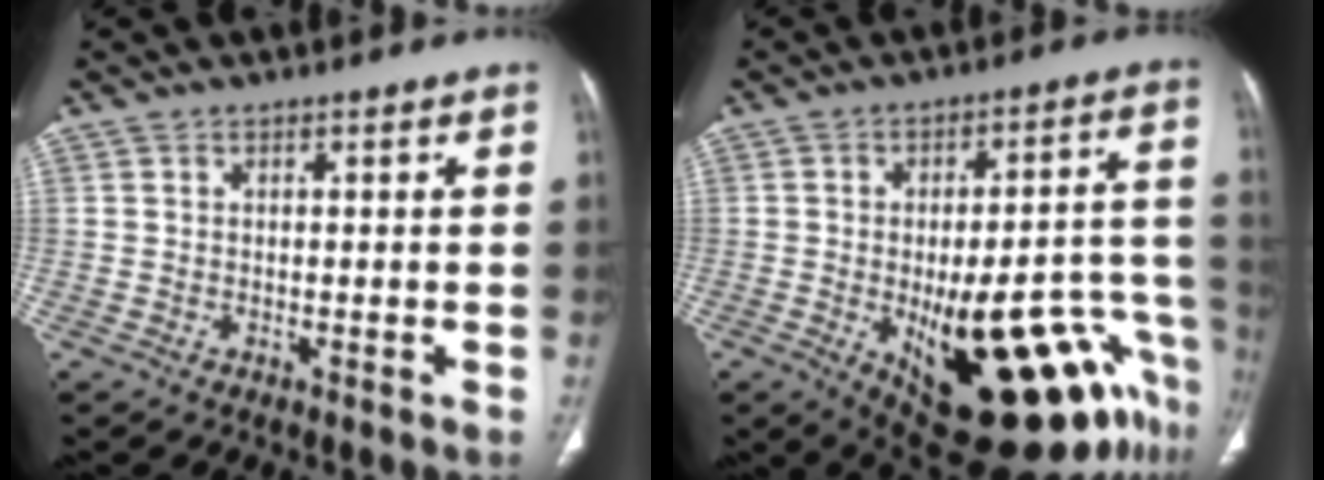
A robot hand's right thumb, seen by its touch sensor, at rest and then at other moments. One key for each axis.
{"total": 26.6, "fx": -11.4, "fy": 9.8, "fz": 21.9, "tx": -0.223, "ty": 0.039, "tz": -0.135}